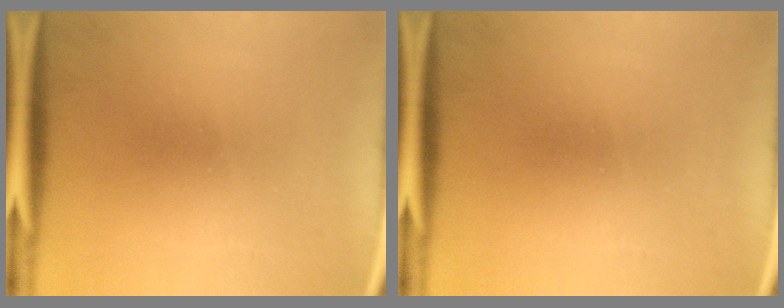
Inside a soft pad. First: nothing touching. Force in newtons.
{"total": 0.0}